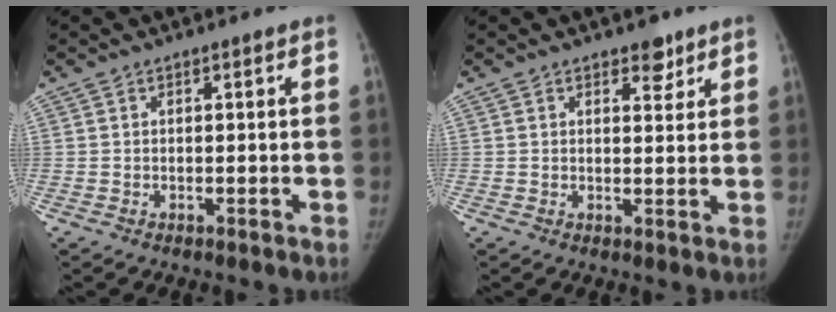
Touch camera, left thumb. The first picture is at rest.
{"total": 3.4, "force": [2.4, 1.8, 1.6], "torque": [0.001, -0.015, 0.034]}